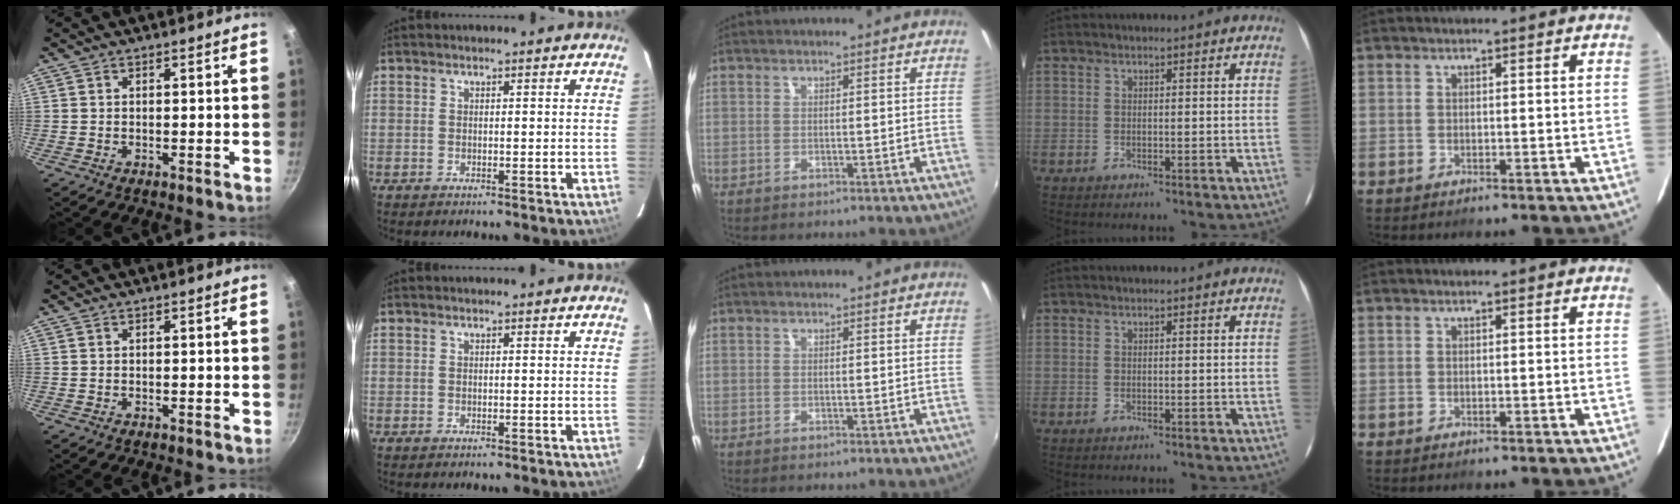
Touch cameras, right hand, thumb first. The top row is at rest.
{}